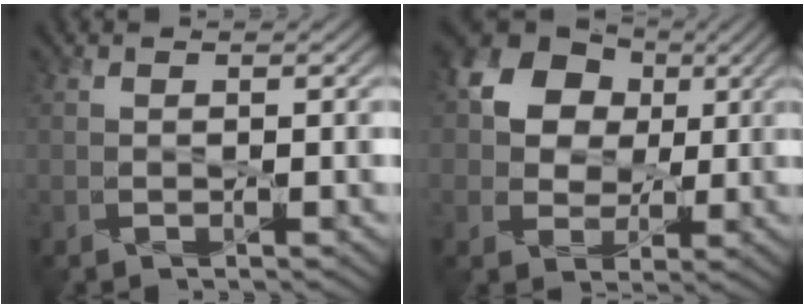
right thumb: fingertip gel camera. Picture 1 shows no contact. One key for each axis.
{"total": 11.1, "fx": 3.9, "fy": 9.0, "fz": 5.2, "tx": -0.113, "ty": 0.050, "tz": 0.052}